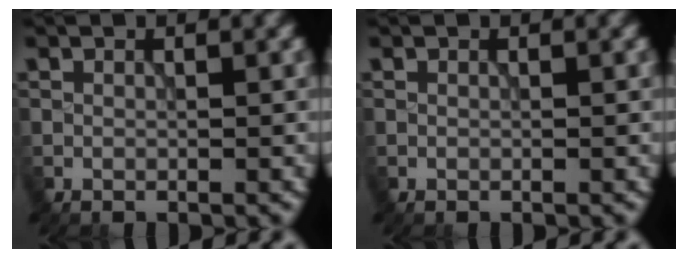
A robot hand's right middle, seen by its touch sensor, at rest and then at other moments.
{"total": 0.0}